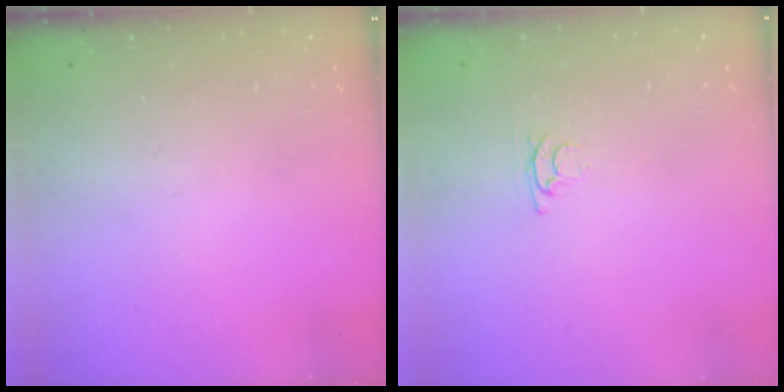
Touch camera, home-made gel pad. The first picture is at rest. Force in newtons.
{"total": 3.3, "press": 3.3, "slide": 0.5}